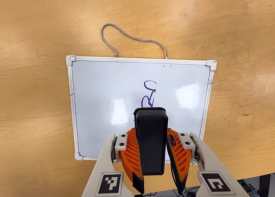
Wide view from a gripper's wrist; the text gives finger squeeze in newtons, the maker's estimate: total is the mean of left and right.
{"total": 7.9, "left": 6.4, "right": 9.3}